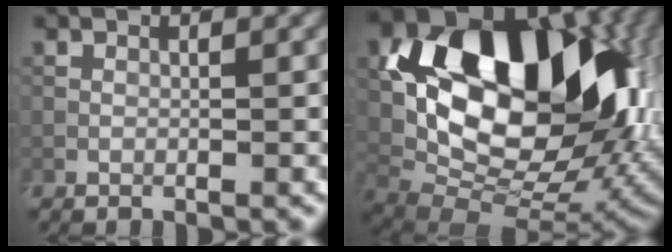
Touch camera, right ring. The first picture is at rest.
{"total": 17.7, "force": [4.4, 10.9, 13.2], "torque": [-0.212, 0.007, 0.079]}